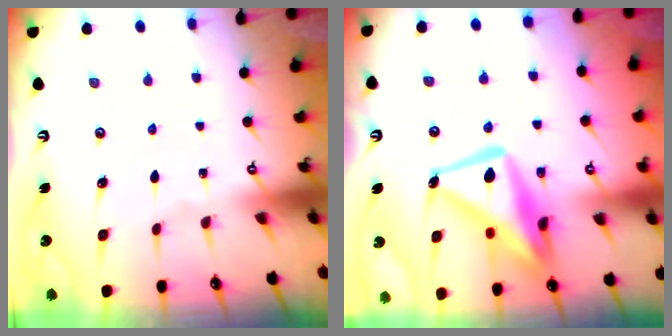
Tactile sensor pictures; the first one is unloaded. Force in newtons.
{"total": 15.8, "press": 15.7, "slide": 1.6}